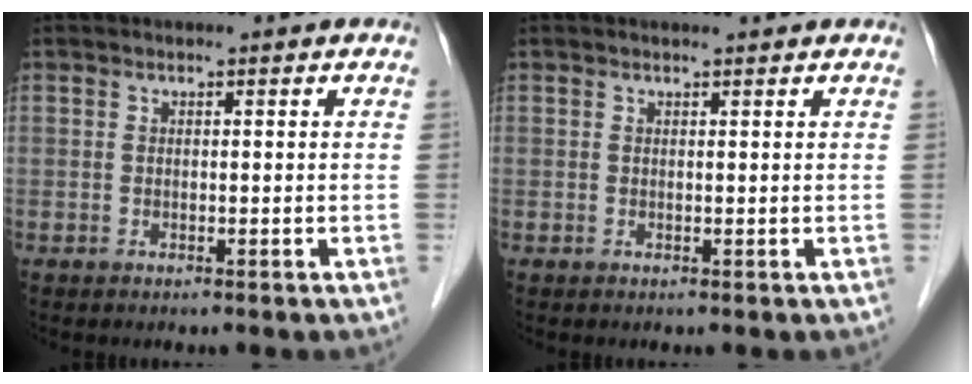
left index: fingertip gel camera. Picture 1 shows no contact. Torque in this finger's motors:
{"motor_torque": [0.05, -0.30, 0.04, 0.01]}